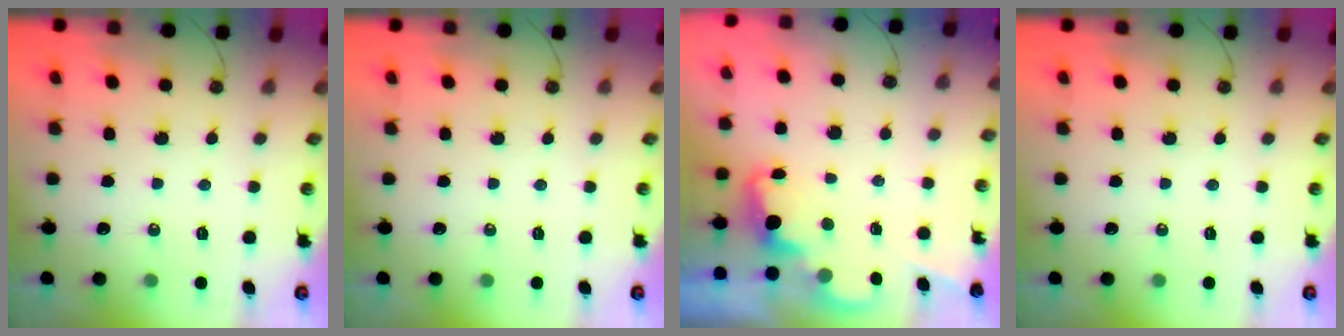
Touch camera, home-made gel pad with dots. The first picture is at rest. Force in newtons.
{"total": 0.0}
{"total": 2.3, "press": 2.2, "slide": 0.5}
{"total": 0.0}